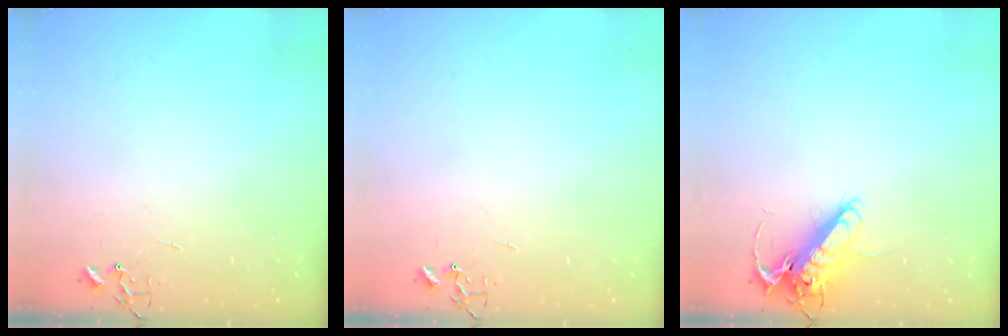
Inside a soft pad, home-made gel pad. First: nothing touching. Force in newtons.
{"total": 0.0}
{"total": 13.3, "press": 13.1, "slide": 2.4}